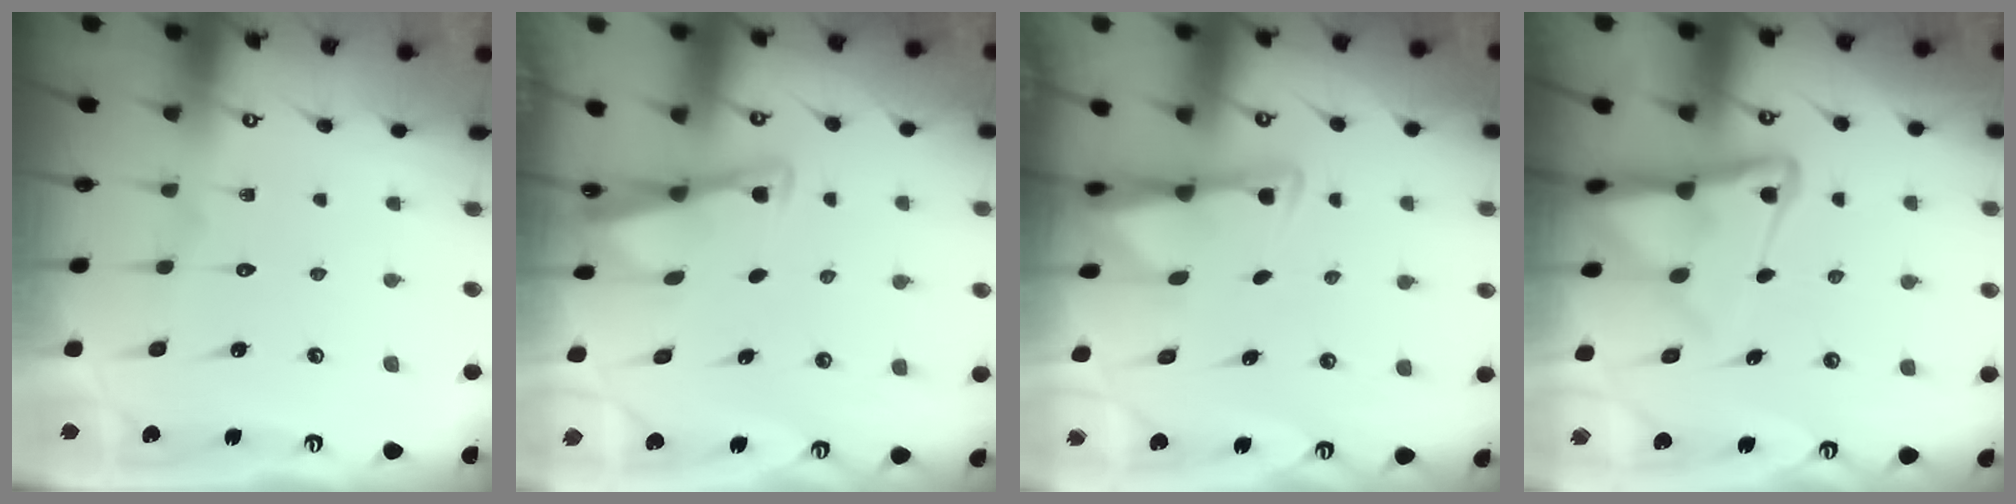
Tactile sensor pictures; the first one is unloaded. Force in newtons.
{"total": 2.8, "press": 2.8, "slide": 0.3}
{"total": 3.0, "press": 2.9, "slide": 0.6}
{"total": 9.4, "press": 9.3, "slide": 1.2}